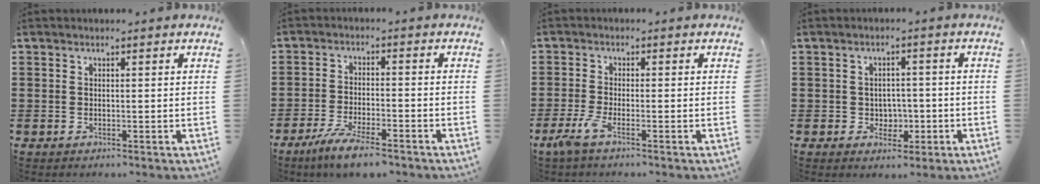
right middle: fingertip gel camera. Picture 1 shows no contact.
{"total": 5.4, "force": [-4.4, 0.5, 3.0], "torque": [-0.067, -0.009, -0.086]}
{"total": 3.3, "force": [-1.8, 0.5, 2.7], "torque": [-0.068, -0.009, -0.038]}
{"total": 2.7, "force": [-0.6, 2.4, 1.0], "torque": [-0.020, 0.000, -0.017]}